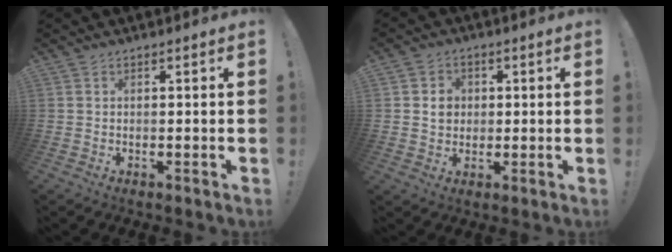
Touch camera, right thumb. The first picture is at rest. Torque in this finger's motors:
{"motor_torque": [-0.15, 0.29, -0.05, 0.12, 0.01]}